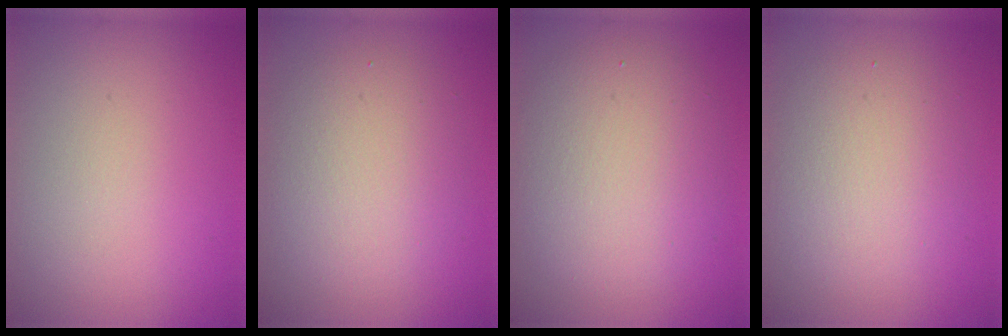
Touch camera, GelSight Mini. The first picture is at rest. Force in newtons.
{"total": 4.5, "press": 4.5, "slide": 0.4}
{"total": 5.9, "press": 5.9, "slide": 0.2}
{"total": 4.2, "press": 4.2, "slide": 0.3}